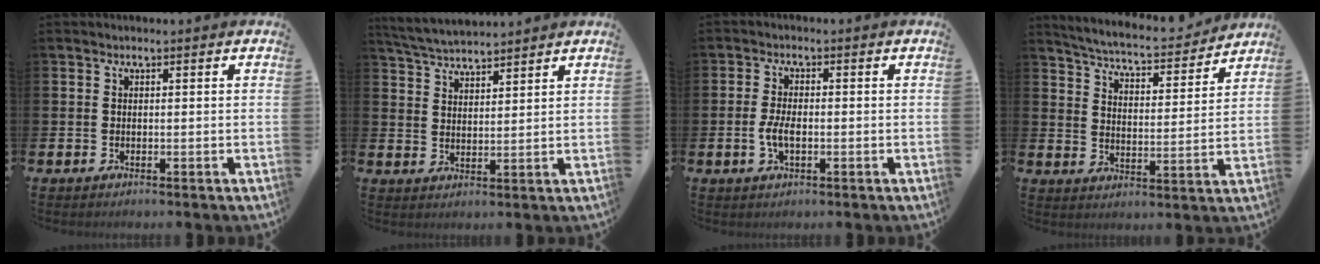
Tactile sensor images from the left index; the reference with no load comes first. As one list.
[{"total": 4.6, "force": [4.5, 0.5, 0.5], "torque": [-0.029, -0.023, 0.082]}, {"total": 3.2, "force": [-0.6, 1.5, 2.8], "torque": [-0.047, 0.001, -0.012]}, {"total": 5.6, "force": [5.5, 0.5, 1.0], "torque": [-0.048, -0.046, 0.090]}]